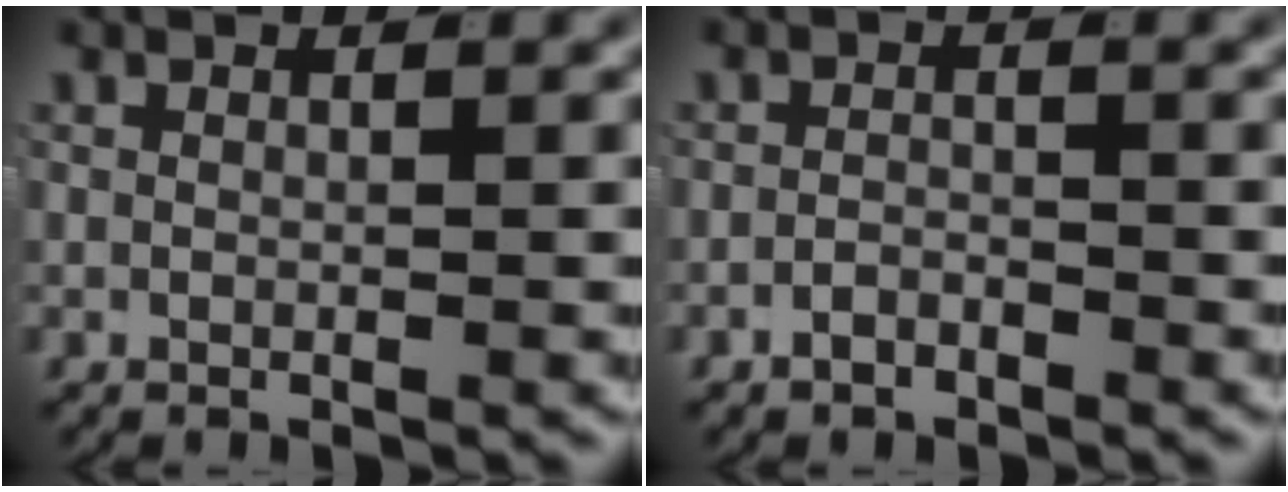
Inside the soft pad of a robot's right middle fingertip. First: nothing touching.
{"total": 1.5, "force": [-1.4, 0.5, 0.3], "torque": [-0.002, -0.002, -0.027]}